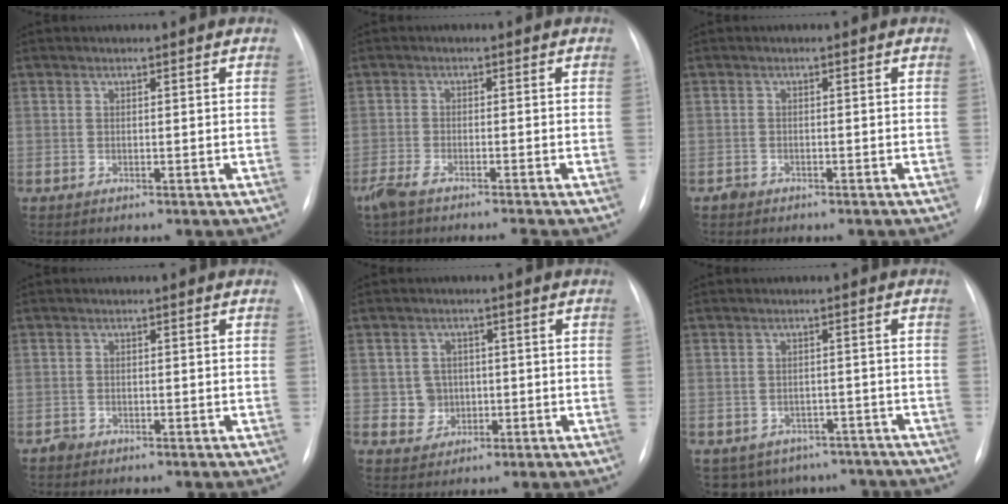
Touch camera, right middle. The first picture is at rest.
{"total": 5.4, "force": [-4.6, 0.3, 2.9], "torque": [-0.048, -0.012, -0.079]}
{"total": 1.2, "force": [-0.9, 0.8, 0.1], "torque": [-0.005, 0.003, -0.016]}
{"total": 1.1, "force": [-0.9, 0.5, 0.0], "torque": [0.000, 0.002, -0.020]}
{"total": 3.9, "force": [-0.3, 3.8, 0.5], "torque": [0.000, 0.010, 0.001]}
{"total": 10.0, "force": [-7.7, 6.2, 1.7], "torque": [-0.021, 0.013, -0.081]}